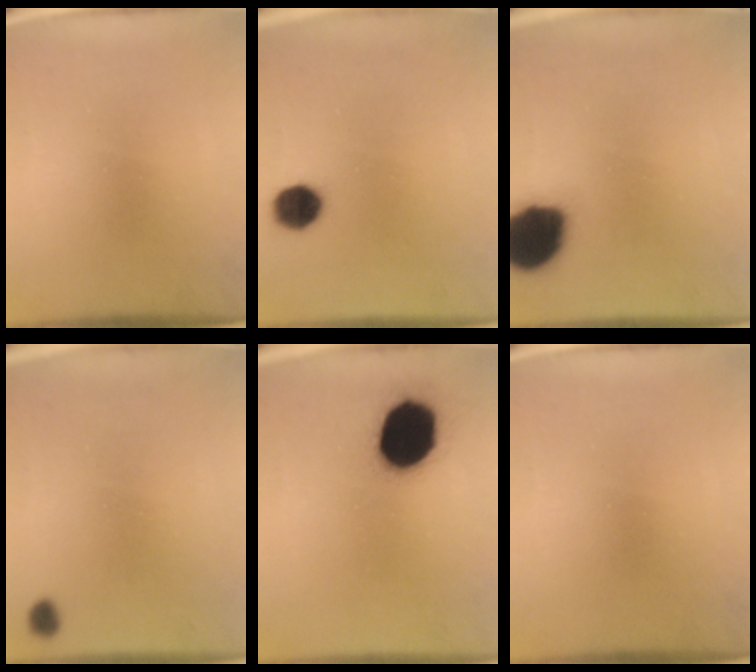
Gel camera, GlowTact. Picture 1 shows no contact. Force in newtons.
{"total": 6.3}
{"total": 16.2}
{"total": 2.9}
{"total": 19.1}
{"total": 0.0}